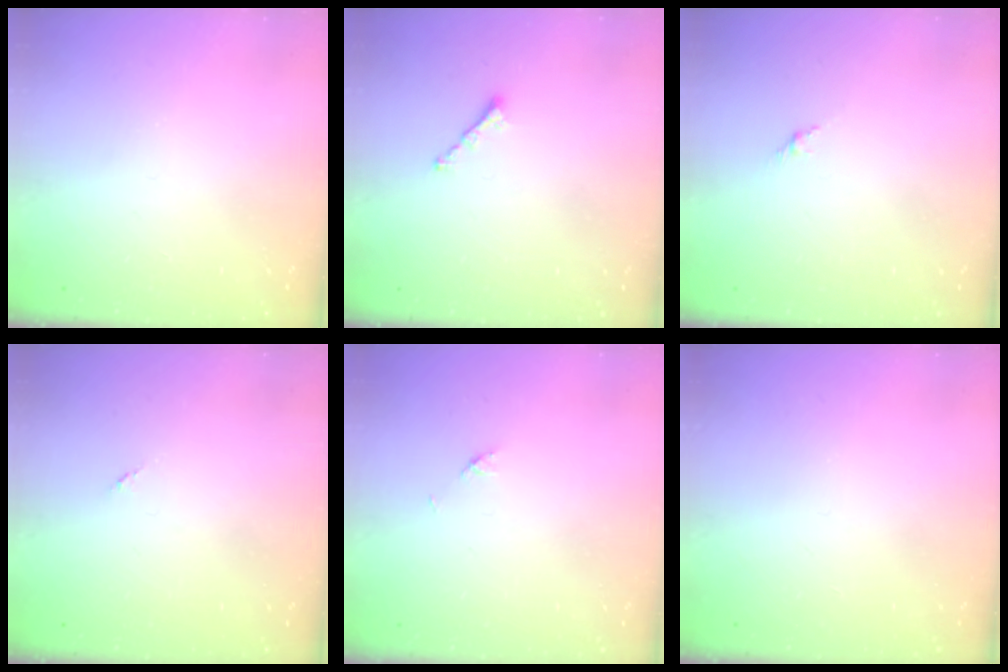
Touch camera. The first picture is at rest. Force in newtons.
{"total": 1.6, "press": 1.5, "slide": 0.5}
{"total": 1.5, "press": 1.4, "slide": 0.6}
{"total": 0.0}
{"total": 2.1, "press": 2.1, "slide": 0.3}
{"total": 0.0}